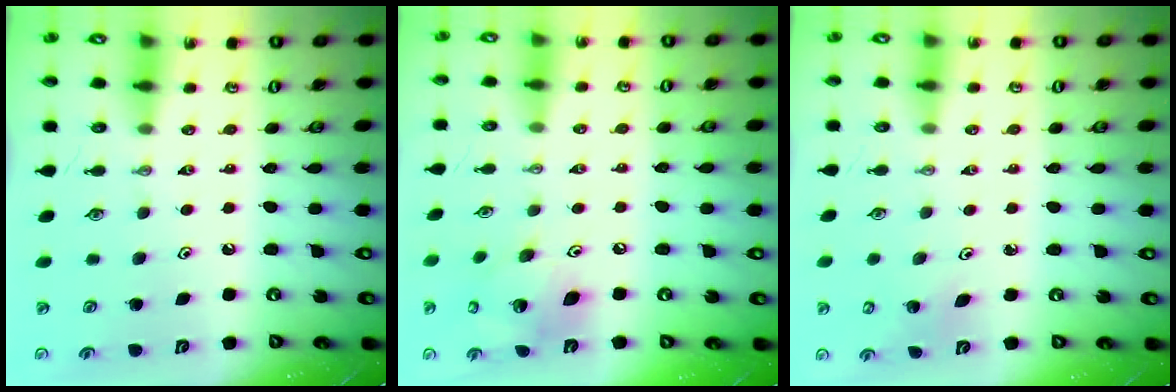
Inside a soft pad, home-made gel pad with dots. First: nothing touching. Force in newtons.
{"total": 15.2, "press": 14.8, "slide": 3.4}
{"total": 2.7, "press": 2.7, "slide": 0.5}